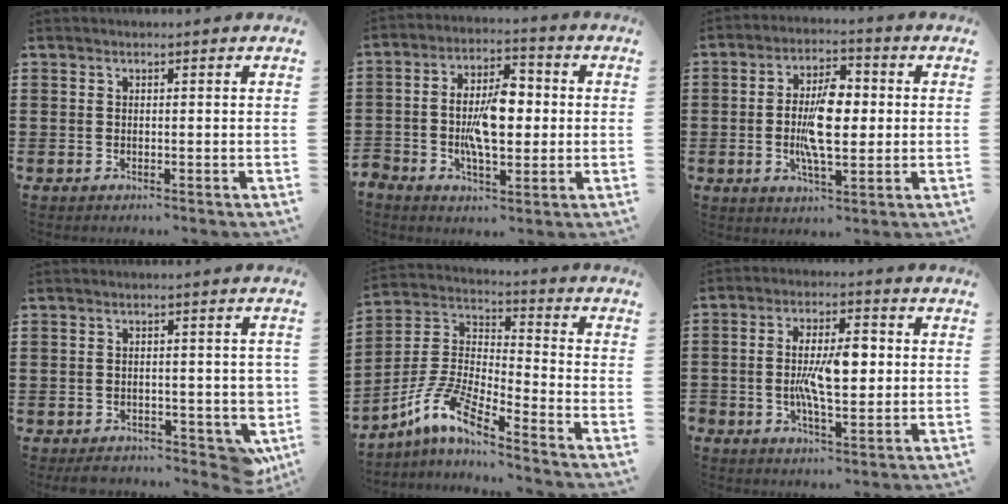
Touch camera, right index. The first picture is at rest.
{"total": 8.5, "force": [-0.8, 4.1, 7.4], "torque": [-0.153, 0.003, -0.024]}
{"total": 8.8, "force": [-0.4, 3.6, 8.0], "torque": [-0.157, 0.001, -0.013]}
{"total": 4.7, "force": [-2.8, 2.5, 2.8], "torque": [-0.038, 0.006, -0.050]}
{"total": 8.1, "force": [-6.4, 1.1, 4.9], "torque": [-0.126, -0.013, -0.134]}
{"total": 8.0, "force": [-0.5, 3.3, 7.3], "torque": [-0.151, 0.004, -0.015]}